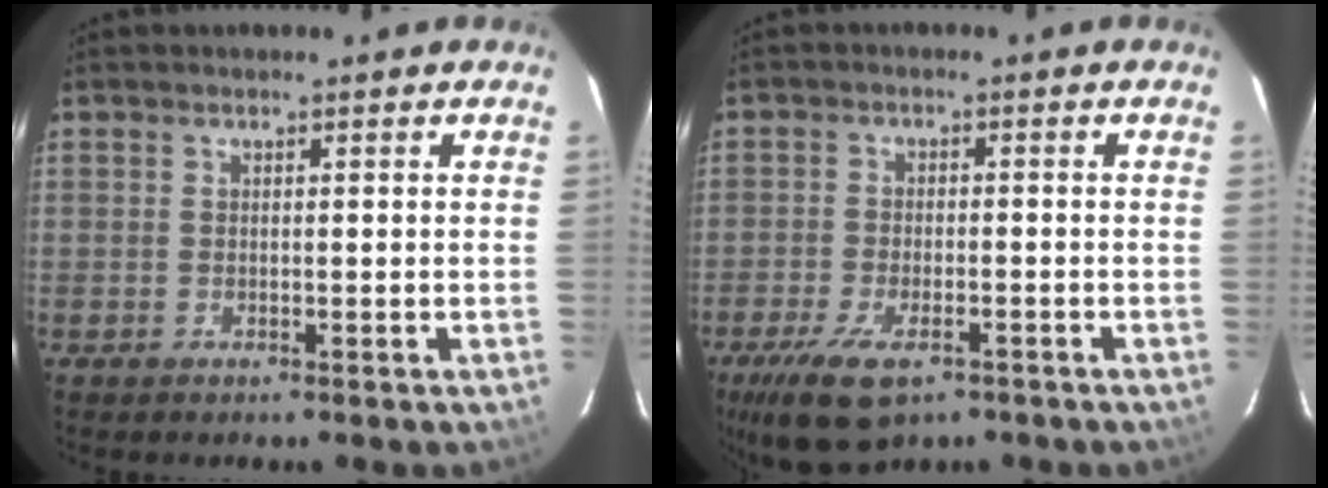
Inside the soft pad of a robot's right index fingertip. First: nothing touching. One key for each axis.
{"total": 10.7, "fx": -6.7, "fy": 4.6, "fz": 6.9, "tx": -0.158, "ty": -0.027, "tz": -0.113}